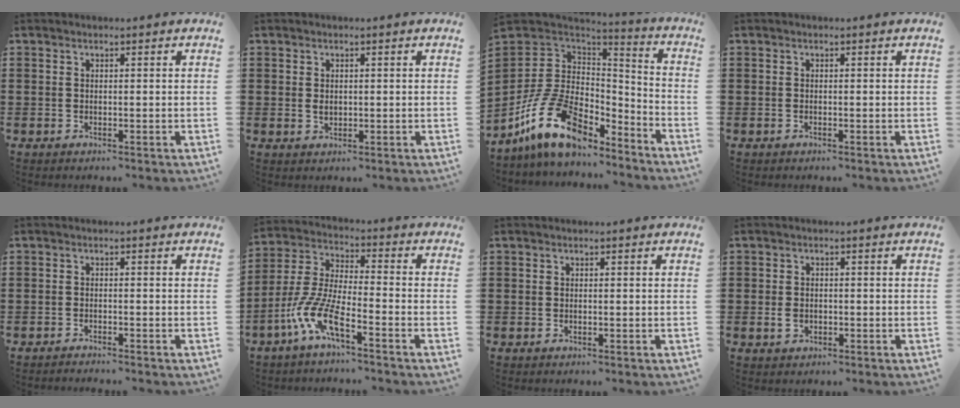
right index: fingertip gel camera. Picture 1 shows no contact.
{"total": 1.3, "force": [0.2, 0.9, 0.8], "torque": [-0.018, 0.006, 0.003]}
{"total": 14.9, "force": [-7.9, 8.5, 9.3], "torque": [-0.213, 0.024, -0.143]}
{"total": 0.0}
{"total": 0.8, "force": [-0.8, -0.1, -0.1], "torque": [0.000, 0.002, -0.016]}
{"total": 8.6, "force": [-5.6, 1.3, 6.4], "torque": [-0.177, -0.023, -0.119]}
{"total": 0.0}
{"total": 1.9, "force": [-0.5, 1.4, 1.2], "torque": [-0.033, 0.000, -0.014]}